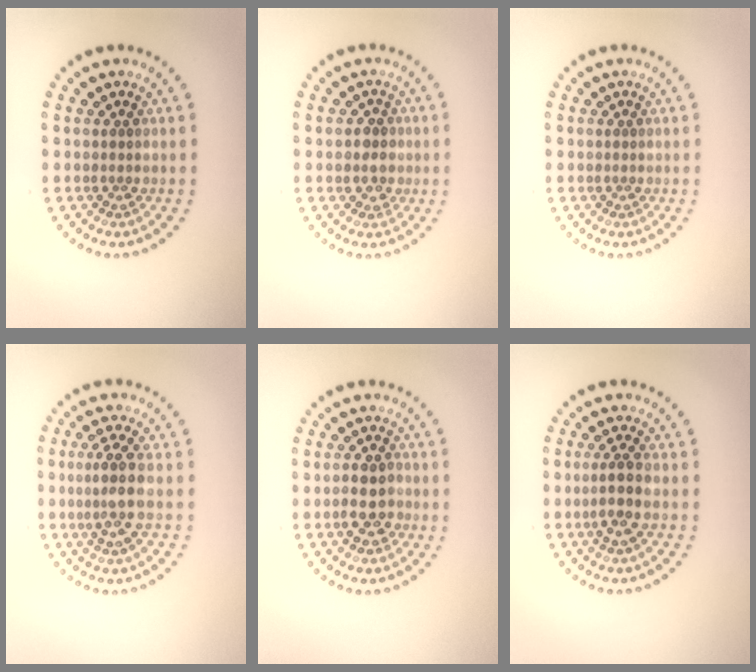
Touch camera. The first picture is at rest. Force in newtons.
{"total": 1.7, "press": 1.5, "slide": 0.8}
{"total": 0.0}
{"total": 3.2, "press": 2.9, "slide": 1.5}
{"total": 2.9, "press": 2.8, "slide": 0.5}
{"total": 2.4, "press": 2.2, "slide": 1.0}